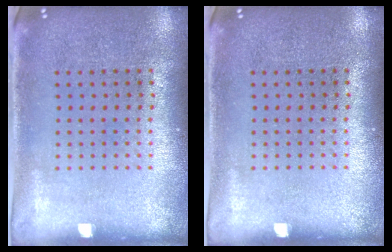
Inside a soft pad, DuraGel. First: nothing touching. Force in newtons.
{"total": 0.0}